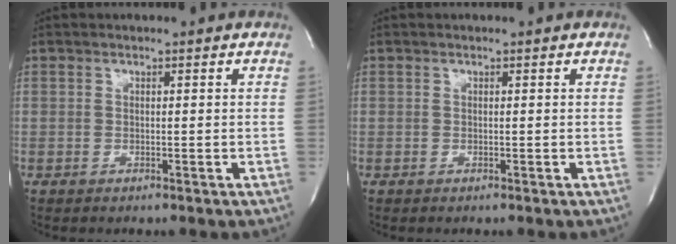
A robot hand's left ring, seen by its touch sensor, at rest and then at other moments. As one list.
[{"total": 0.0}]